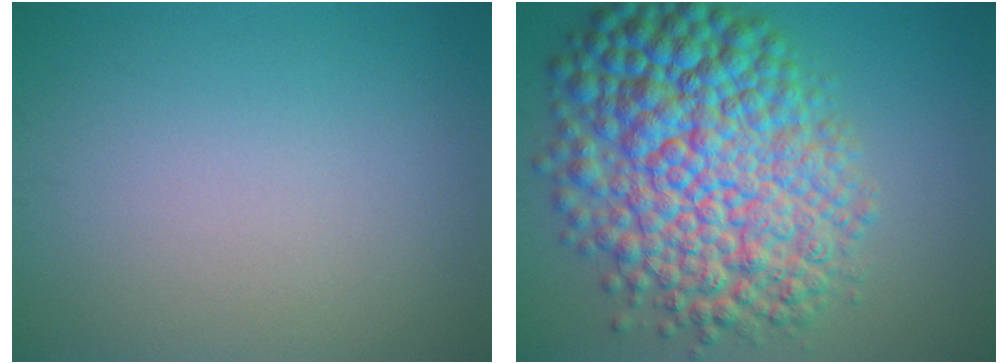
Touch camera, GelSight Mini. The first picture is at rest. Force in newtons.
{"total": 13.1, "press": 13.1, "slide": 0.2}